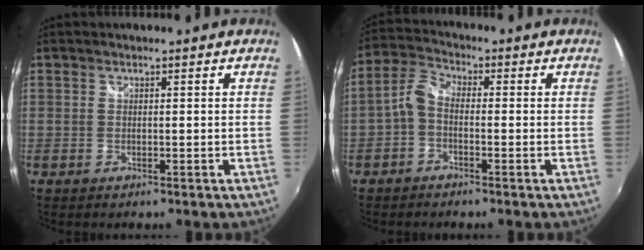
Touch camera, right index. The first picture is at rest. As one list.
[{"total": 4.1, "force": [-1.5, 2.4, 3.0], "torque": [-0.073, 0.015, -0.035]}]